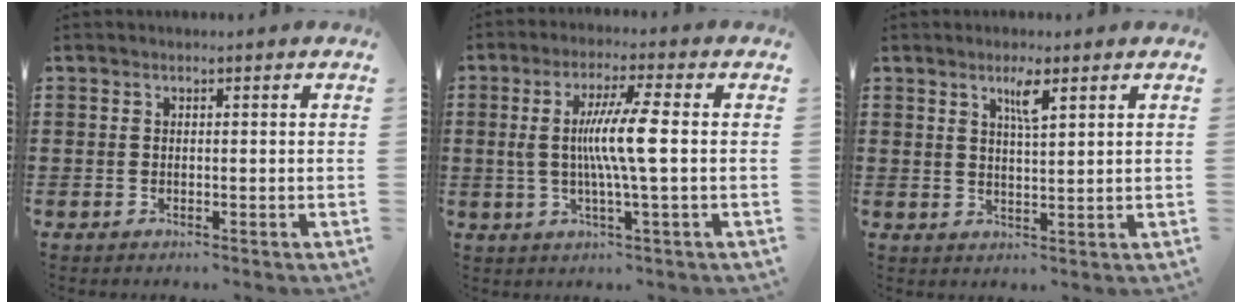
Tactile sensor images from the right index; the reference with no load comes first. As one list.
[{"total": 8.1, "force": [0.0, -0.2, 8.1], "torque": [-0.161, -0.009, -0.013]}, {"total": 3.5, "force": [2.1, 0.5, 2.7], "torque": [-0.051, 0.001, 0.032]}]